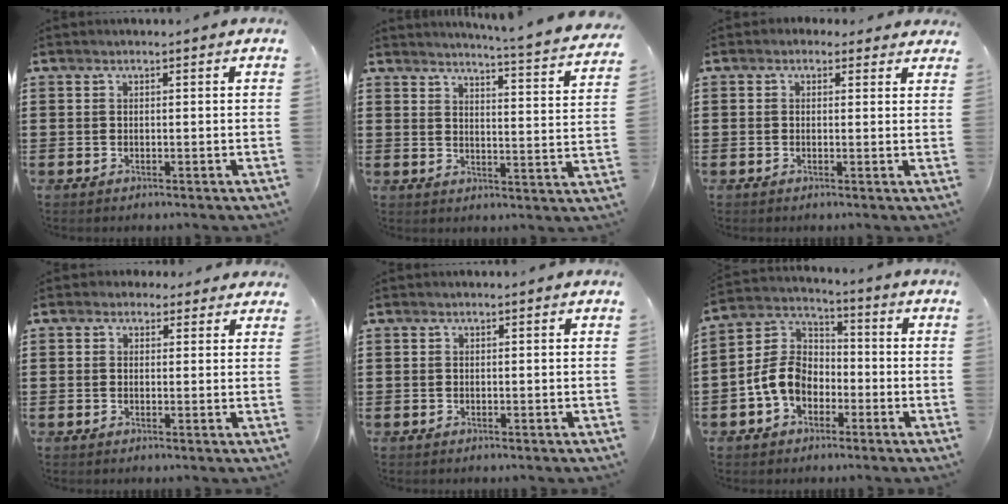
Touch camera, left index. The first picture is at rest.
{"total": 4.2, "force": [4.0, -0.9, 1.2], "torque": [-0.027, -0.043, 0.058]}
{"total": 1.4, "force": [0.7, 1.2, 0.4], "torque": [-0.013, 0.007, 0.012]}
{"total": 1.8, "force": [1.0, 1.5, 0.1], "torque": [-0.010, 0.009, 0.018]}
{"total": 0.0}
{"total": 7.8, "force": [-2.9, 5.9, 4.2], "torque": [-0.125, 0.004, -0.065]}